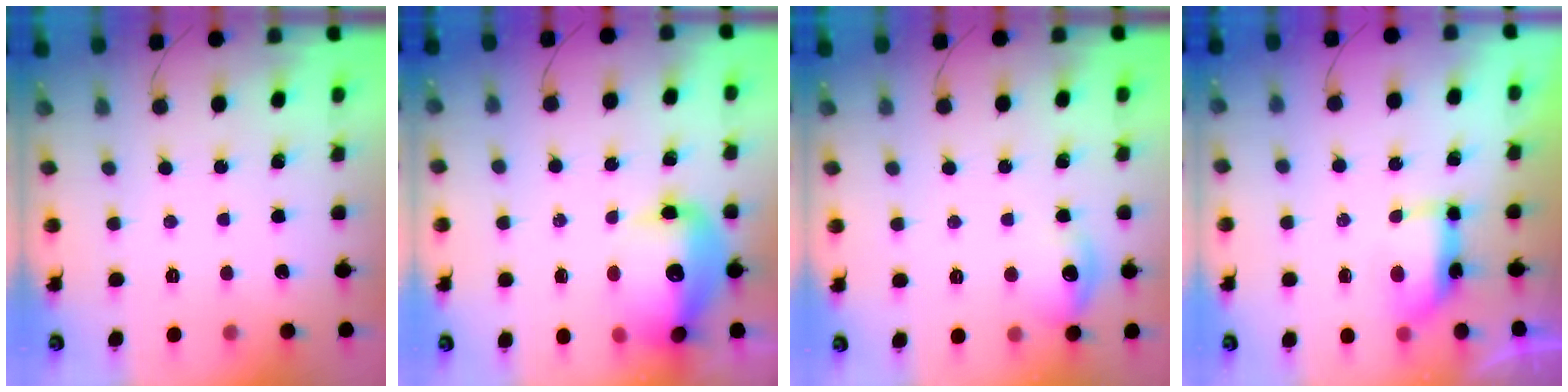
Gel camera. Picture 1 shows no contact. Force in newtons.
{"total": 16.2, "press": 15.6, "slide": 4.1}
{"total": 9.4, "press": 9.4, "slide": 0.5}
{"total": 6.8, "press": 6.8, "slide": 0.4}